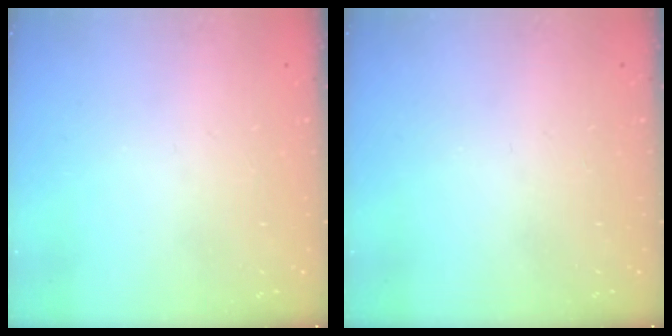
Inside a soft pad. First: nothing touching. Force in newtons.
{"total": 0.0}